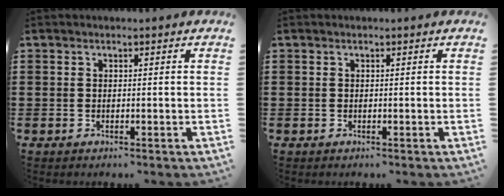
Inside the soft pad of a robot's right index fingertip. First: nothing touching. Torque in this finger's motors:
{"motor_torque": [0.07, 0.26, 0.09, 0.02]}